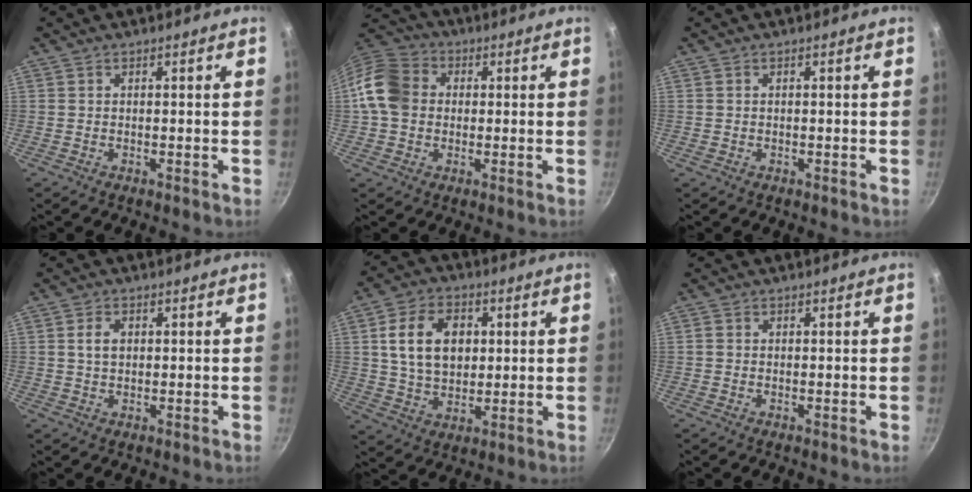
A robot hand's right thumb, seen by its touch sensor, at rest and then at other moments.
{"total": 11.1, "force": [0.4, 9.2, 6.3], "torque": [-0.099, 0.021, -0.011]}
{"total": 0.0}
{"total": 2.9, "force": [0.6, 2.0, 2.0], "torque": [-0.030, 0.002, 0.011]}
{"total": 12.6, "force": [2.5, 8.9, 8.5], "torque": [-0.126, -0.001, 0.044]}
{"total": 0.7, "force": [0.0, 0.6, 0.2], "torque": [-0.003, 0.002, -0.002]}